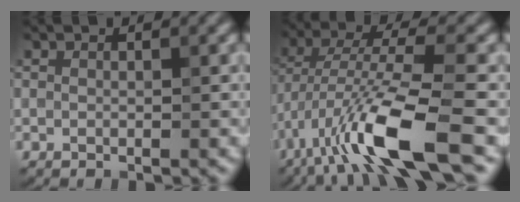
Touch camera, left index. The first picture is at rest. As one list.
[{"total": 9.4, "force": [-4.8, 1.9, 7.8], "torque": [-0.152, 0.006, -0.092]}]